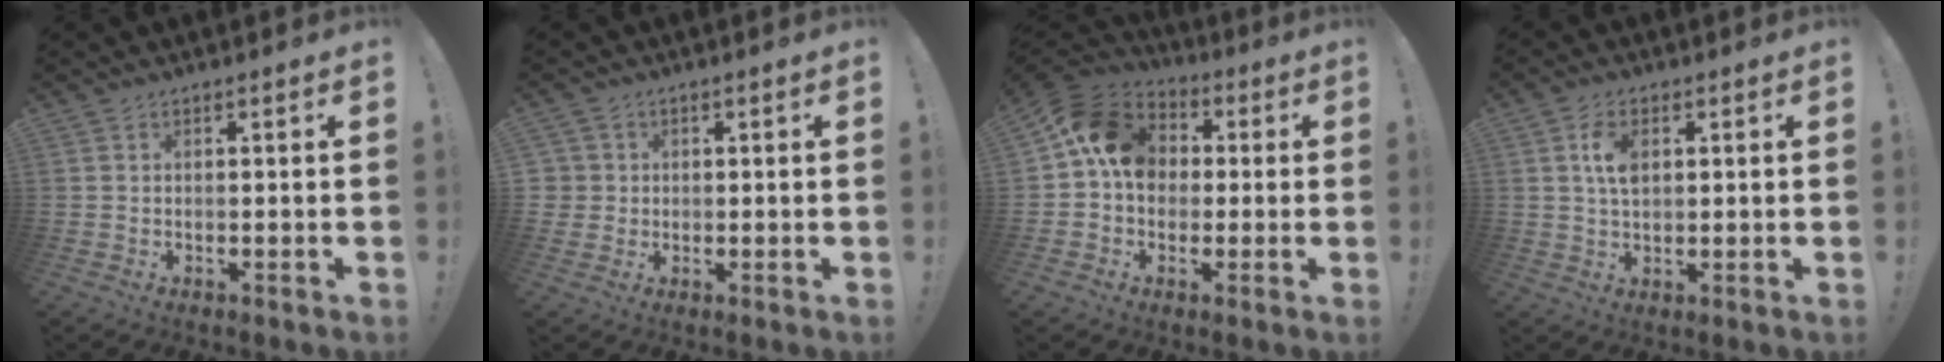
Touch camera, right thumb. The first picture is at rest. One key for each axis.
{"total": 3.2, "fx": 0.4, "fy": 3.2, "fz": 0.5, "tx": -0.005, "ty": 0.002, "tz": 0.008}
{"total": 13.2, "fx": 1.8, "fy": 10.9, "fz": 7.4, "tx": -0.116, "ty": 0.018, "tz": 0.041}
{"total": 6.1, "fx": 1.5, "fy": 3.6, "fz": 4.7, "tx": -0.072, "ty": 0.000, "tz": 0.024}